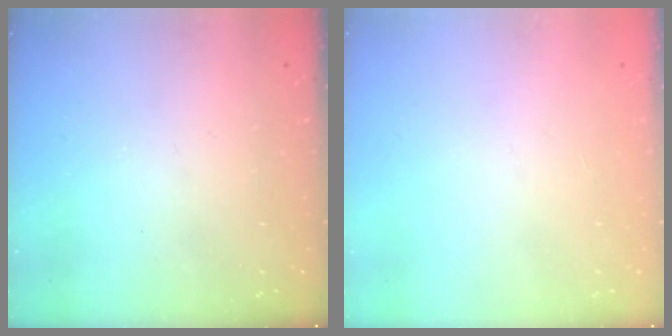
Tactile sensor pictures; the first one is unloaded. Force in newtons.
{"total": 0.0}